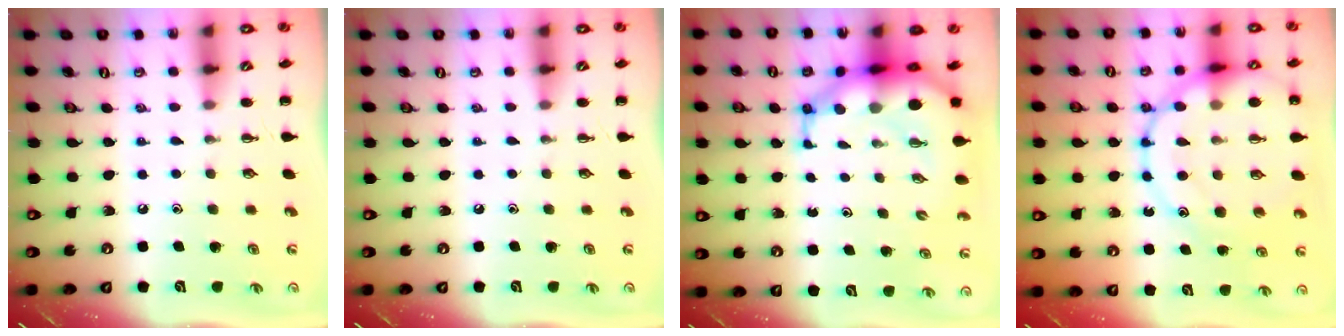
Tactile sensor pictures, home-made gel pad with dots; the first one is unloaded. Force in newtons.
{"total": 0.0}
{"total": 10.9, "press": 10.5, "slide": 3.0}
{"total": 22.8, "press": 22.7, "slide": 2.9}